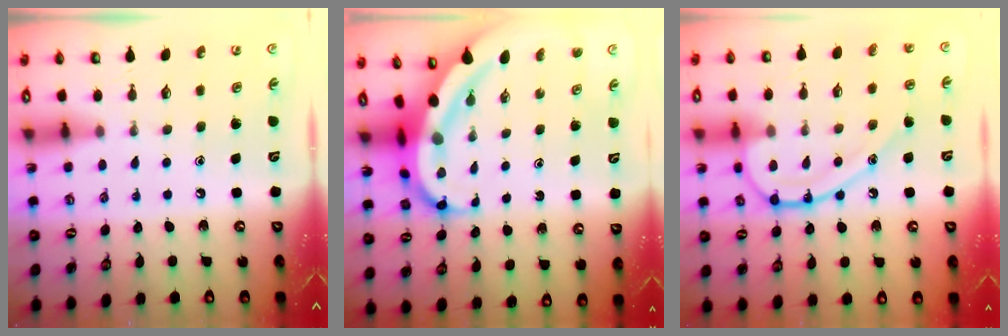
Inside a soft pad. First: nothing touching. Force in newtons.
{"total": 10.0, "press": 9.8, "slide": 2.1}
{"total": 13.2, "press": 13.1, "slide": 1.1}